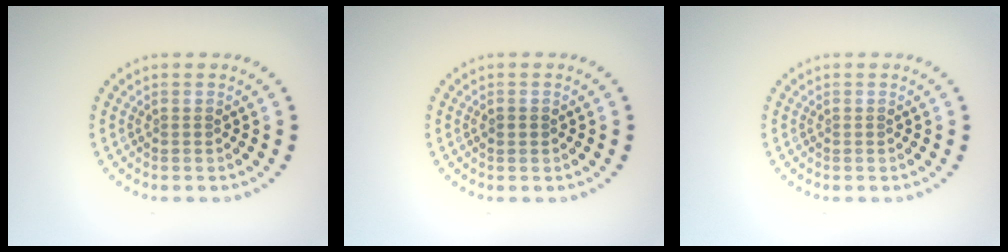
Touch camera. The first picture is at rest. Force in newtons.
{"total": 1.0, "press": 1.0, "slide": 0.1}
{"total": 0.0}